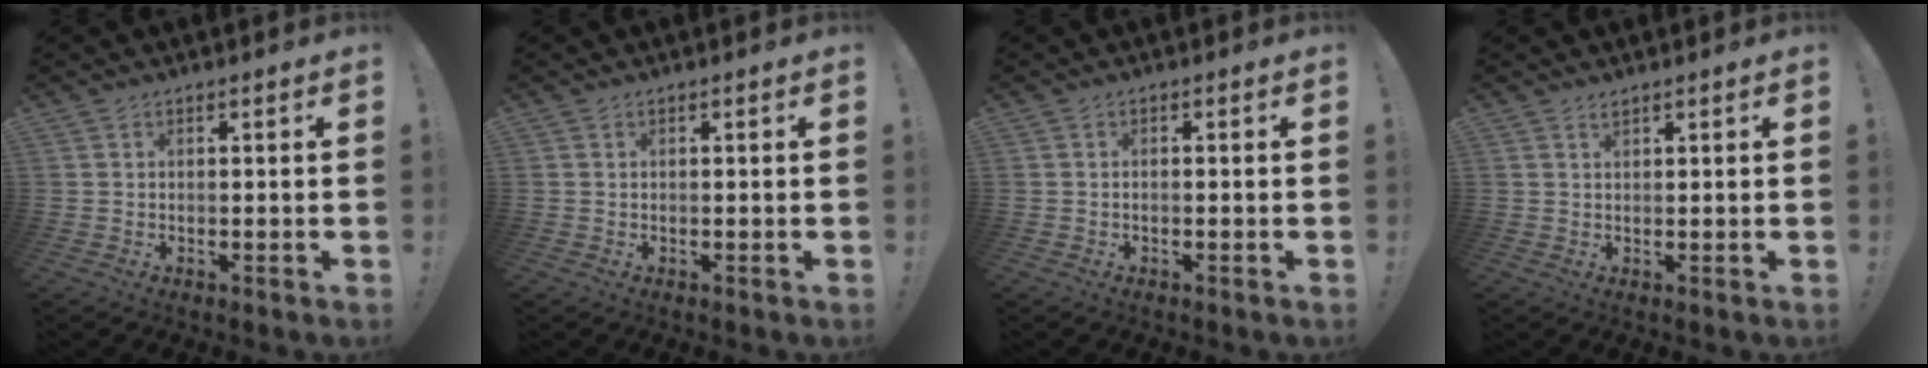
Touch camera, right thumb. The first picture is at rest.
{"total": 0.0}
{"total": 0.9, "force": [-0.7, -0.1, 0.5], "torque": [-0.014, 0.001, -0.011]}
{"total": 1.1, "force": [1.0, 0.3, 0.4], "torque": [-0.005, -0.002, 0.018]}